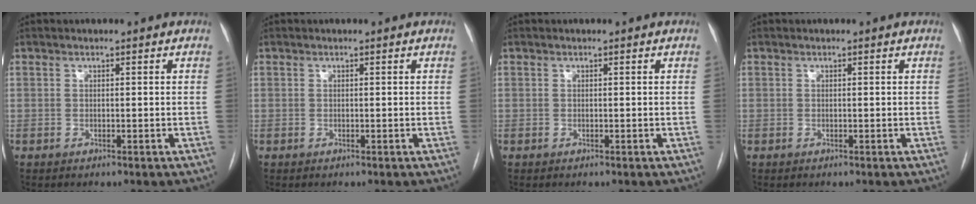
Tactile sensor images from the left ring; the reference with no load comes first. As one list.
[{"total": 0.0}, {"total": 0.0}, {"total": 0.0}]